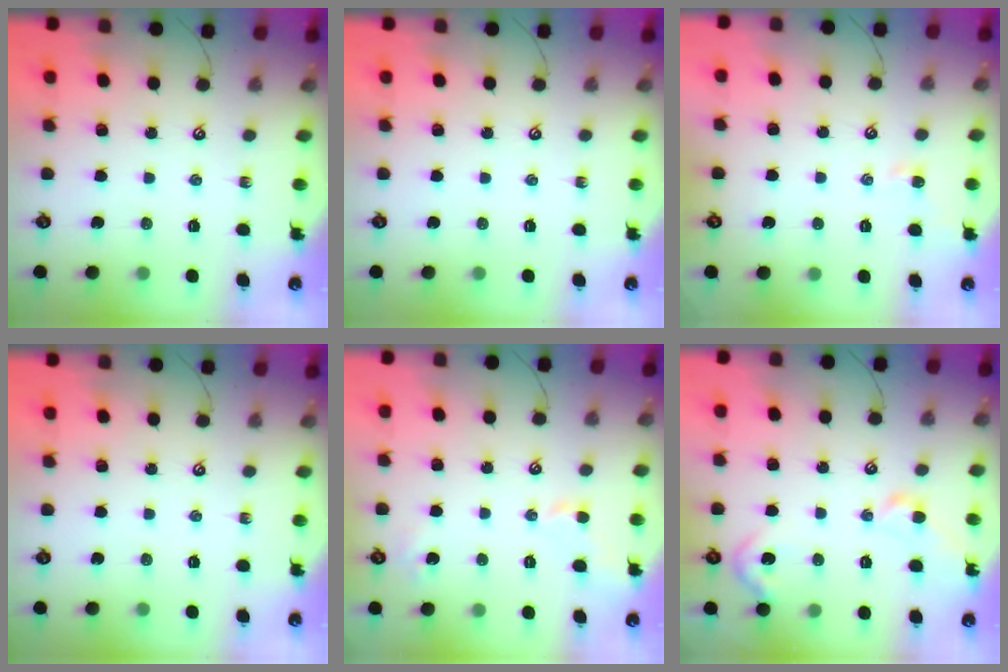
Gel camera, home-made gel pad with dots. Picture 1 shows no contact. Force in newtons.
{"total": 0.0}
{"total": 0.5, "press": 0.4, "slide": 0.4}
{"total": 0.0}
{"total": 1.1, "press": 0.9, "slide": 0.7}
{"total": 5.6, "press": 5.5, "slide": 1.0}